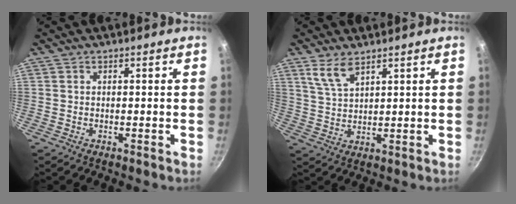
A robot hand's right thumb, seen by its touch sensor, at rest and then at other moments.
{"total": 5.5, "force": [3.7, 2.1, 3.5], "torque": [-0.065, -0.018, 0.081]}